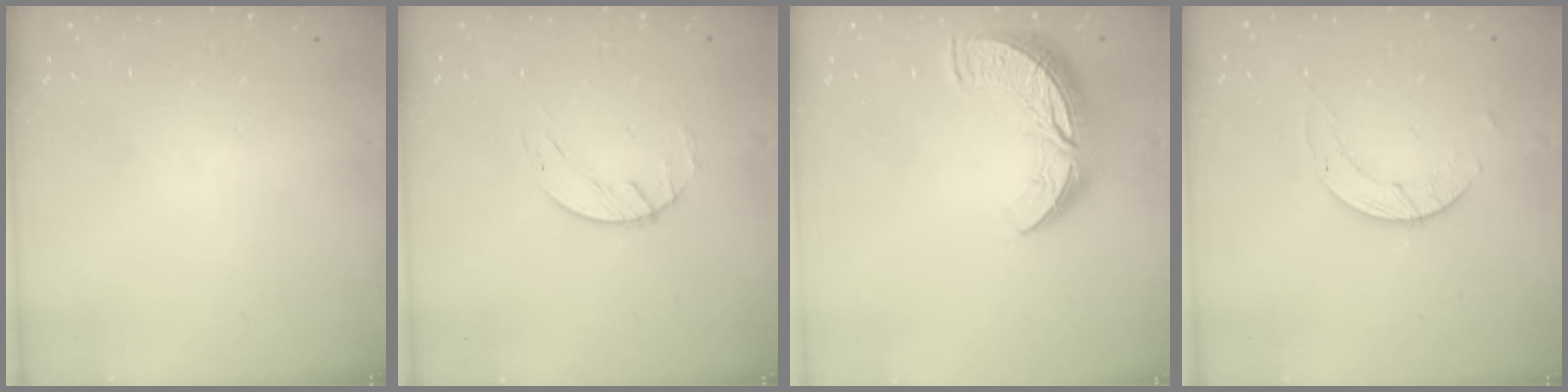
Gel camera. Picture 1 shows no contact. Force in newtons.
{"total": 1.6, "press": 1.6, "slide": 0.3}
{"total": 10.9, "press": 10.9, "slide": 0.8}
{"total": 3.0, "press": 3.0, "slide": 0.3}